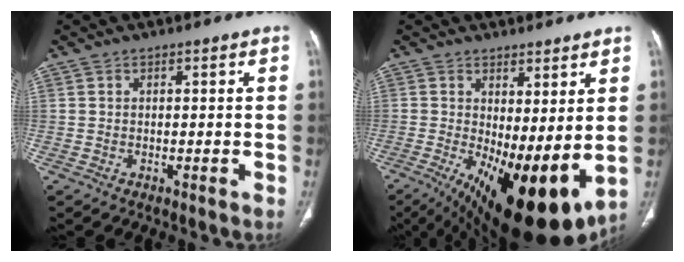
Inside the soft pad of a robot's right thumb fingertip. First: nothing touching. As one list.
[{"total": 17.3, "force": [-1.5, 6.7, 15.9], "torque": [-0.252, -0.030, 0.003]}]